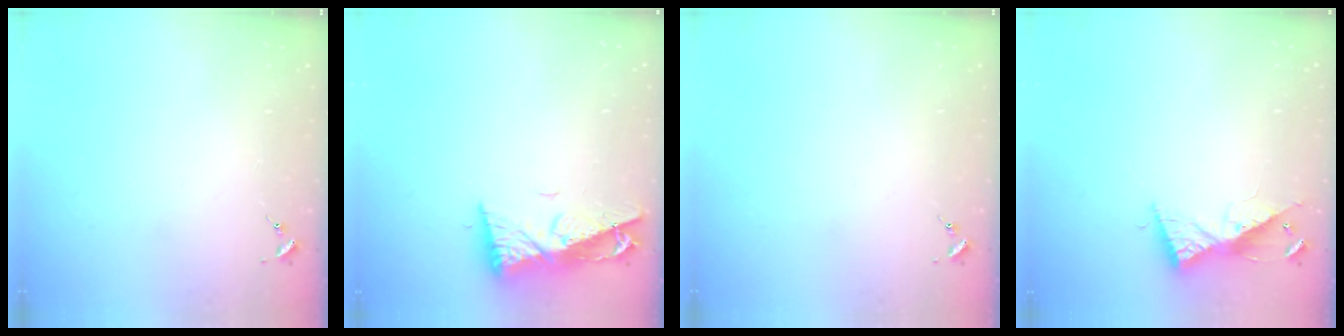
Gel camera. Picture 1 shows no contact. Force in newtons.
{"total": 9.1, "press": 9.0, "slide": 1.3}
{"total": 0.0}
{"total": 8.7, "press": 8.7, "slide": 0.3}